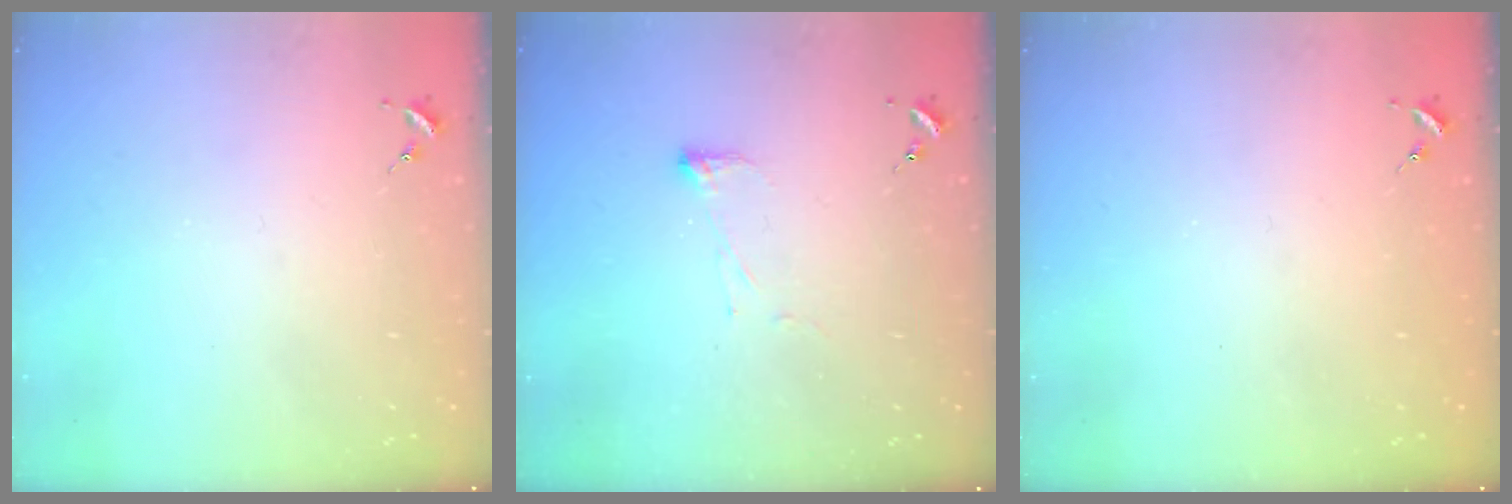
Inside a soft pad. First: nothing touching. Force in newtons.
{"total": 3.8, "press": 3.7, "slide": 0.9}
{"total": 0.7, "press": 0.7, "slide": 0.1}